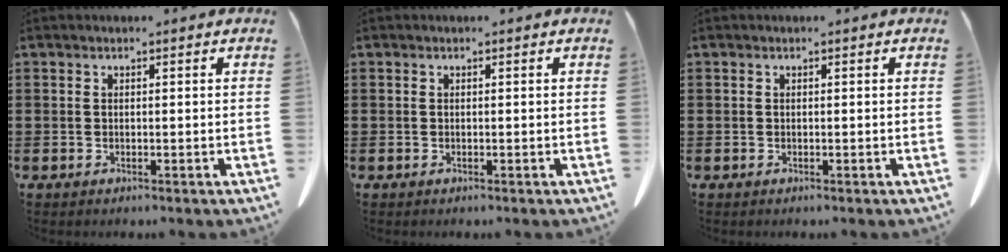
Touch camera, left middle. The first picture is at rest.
{"total": 0.0}
{"total": 0.0}